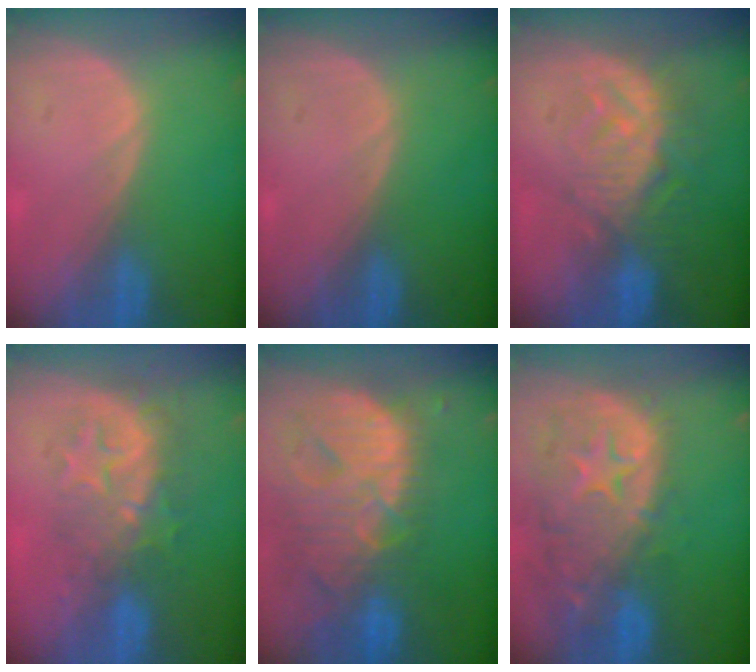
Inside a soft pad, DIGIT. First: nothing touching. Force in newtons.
{"total": 0.0}
{"total": 9.3, "press": 8.1, "slide": 4.6}
{"total": 8.8, "press": 7.9, "slide": 4.0}
{"total": 13.8, "press": 11.7, "slide": 7.3}
{"total": 13.8, "press": 11.1, "slide": 8.1}